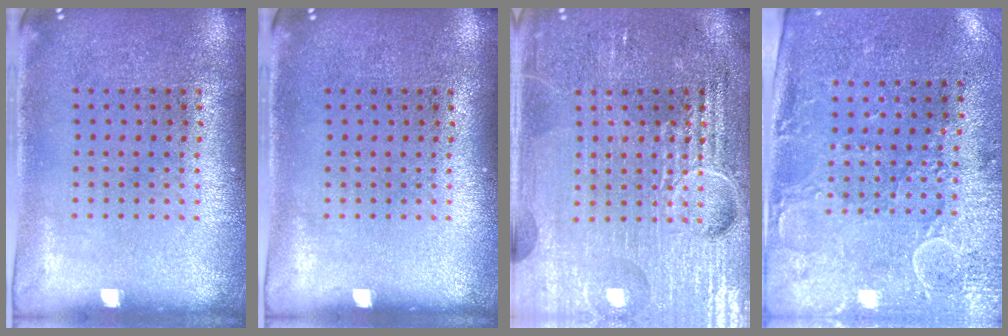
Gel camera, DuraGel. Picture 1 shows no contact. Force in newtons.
{"total": 0.0}
{"total": 7.2, "press": 7.1, "slide": 0.9}
{"total": 2.9, "press": 2.4, "slide": 1.7}